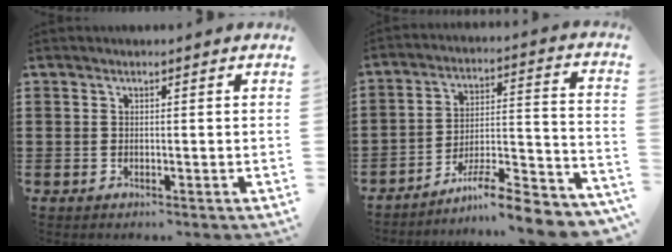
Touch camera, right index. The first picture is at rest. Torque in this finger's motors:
{"motor_torque": [1.11, 1.03, 0.32, 0.16]}